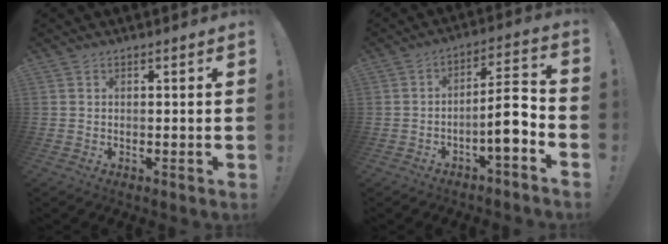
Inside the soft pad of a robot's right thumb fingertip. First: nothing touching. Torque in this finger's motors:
{"motor_torque": [2.56, 2.44, 1.08, -1.25, 0.70]}